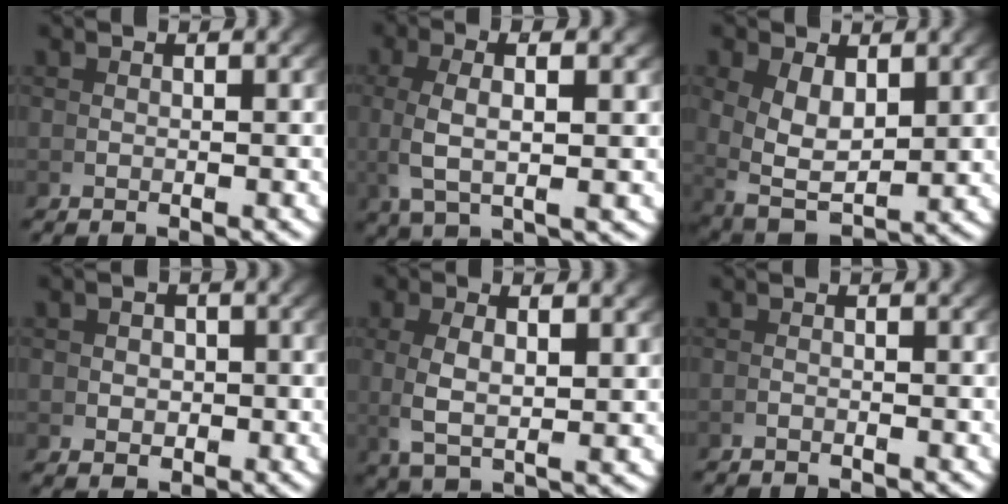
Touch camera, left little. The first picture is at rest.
{"total": 4.6, "force": [1.5, 0.7, 4.3], "torque": [-0.091, 0.011, 0.038]}
{"total": 6.6, "force": [0.4, 4.6, 4.7], "torque": [-0.112, -0.039, 0.029]}
{"total": 1.8, "force": [0.0, 1.4, 1.1], "torque": [-0.008, -0.009, 0.007]}
{"total": 4.3, "force": [1.1, 1.4, 3.9], "torque": [-0.093, -0.003, 0.037]}
{"total": 1.0, "force": [-0.5, -0.8, -0.3], "torque": [0.003, 0.001, -0.011]}